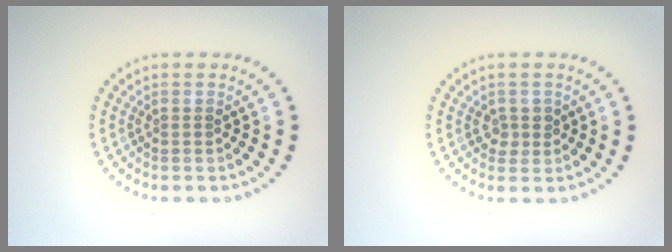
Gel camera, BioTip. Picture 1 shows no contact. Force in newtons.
{"total": 1.4, "press": 1.3, "slide": 0.7}